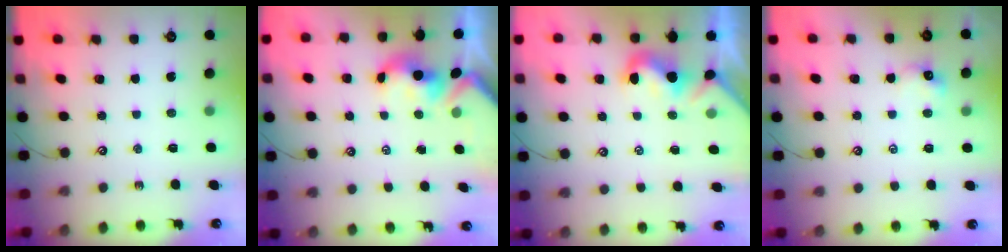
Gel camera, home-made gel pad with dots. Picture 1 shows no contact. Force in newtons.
{"total": 1.7, "press": 1.5, "slide": 0.7}
{"total": 1.0, "press": 0.9, "slide": 0.4}
{"total": 0.9, "press": 0.9, "slide": 0.2}